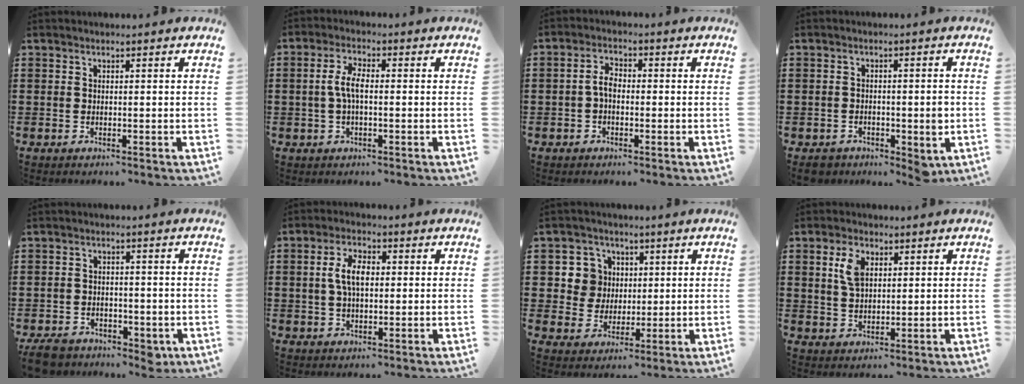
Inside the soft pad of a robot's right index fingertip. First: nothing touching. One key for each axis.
{"total": 4.6, "fx": -0.2, "fy": 1.7, "fz": 4.2, "tx": -0.093, "ty": 0.001, "tz": -0.011}
{"total": 3.2, "fx": -0.7, "fy": 1.8, "fz": 2.6, "tx": -0.057, "ty": 0.003, "tz": -0.016}
{"total": 3.1, "fx": -1.3, "fy": 1.6, "fz": 2.3, "tx": -0.045, "ty": 0.001, "tz": -0.025}
{"total": 4.0, "fx": -3.0, "fy": 2.0, "fz": 1.8, "tx": -0.038, "ty": 0.005, "tz": -0.057}
{"total": 5.6, "fx": 0.5, "fy": 2.8, "fz": 4.8, "tx": -0.105, "ty": 0.010, "tz": 0.005}
{"total": 6.2, "fx": 1.5, "fy": 5.9, "fz": 0.9, "tx": -0.041, "ty": 0.015, "tz": 0.027}
{"total": 4.9, "fx": 1.8, "fy": 2.8, "fz": 3.6, "tx": -0.081, "ty": 0.013, "tz": 0.030}